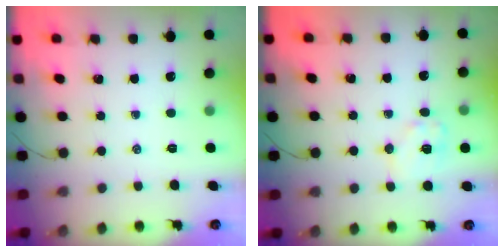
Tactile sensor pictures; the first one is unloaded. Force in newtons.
{"total": 8.1, "press": 8.0, "slide": 1.0}